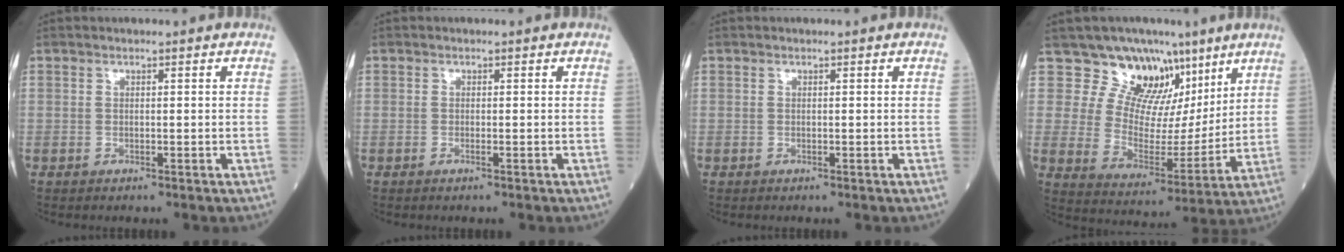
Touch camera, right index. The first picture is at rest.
{"total": 0.5, "force": [-0.2, -0.1, 0.5], "torque": [-0.011, -0.001, -0.004]}
{"total": 0.0}
{"total": 12.4, "force": [8.5, 7.5, 5.1], "torque": [-0.079, 0.005, 0.144]}